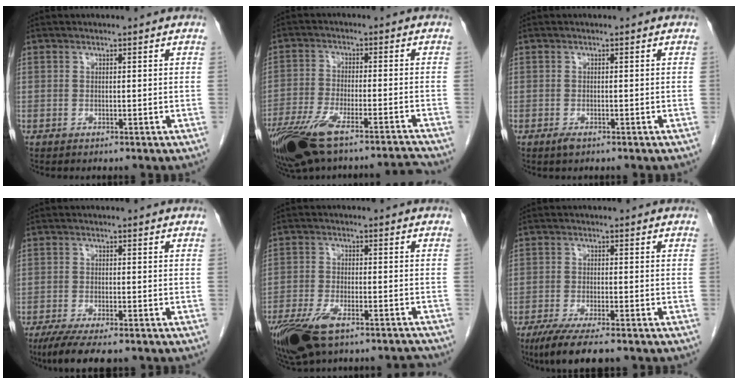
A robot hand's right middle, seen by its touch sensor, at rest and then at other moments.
{"total": 13.7, "force": [-11.1, 1.3, 7.8], "torque": [-0.151, -0.006, -0.192]}
{"total": 1.2, "force": [-0.7, 0.4, 0.9], "torque": [-0.018, -0.002, -0.010]}
{"total": 8.2, "force": [-6.5, 1.5, 4.8], "torque": [-0.077, -0.018, -0.103]}
{"total": 12.6, "force": [-9.4, 4.1, 7.4], "torque": [-0.147, -0.006, -0.160]}
{"total": 7.9, "force": [-6.0, 0.9, 5.1], "torque": [-0.083, -0.019, -0.096]}